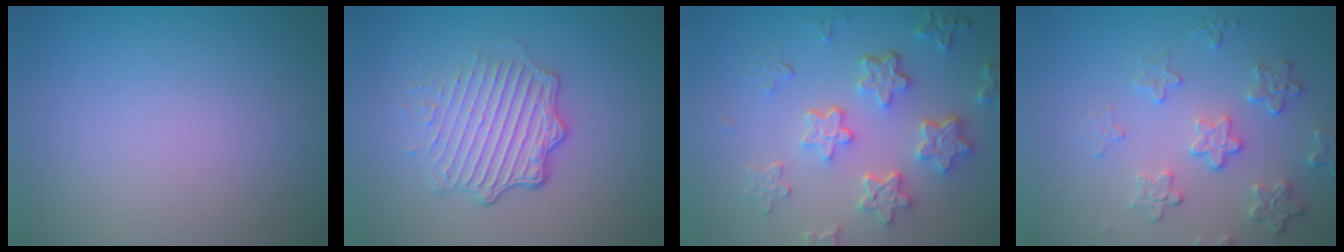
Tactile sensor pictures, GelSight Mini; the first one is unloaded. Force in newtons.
{"total": 4.8, "press": 3.3, "slide": 3.4}
{"total": 5.4, "press": 4.2, "slide": 3.4}
{"total": 3.1, "press": 3.0, "slide": 1.0}